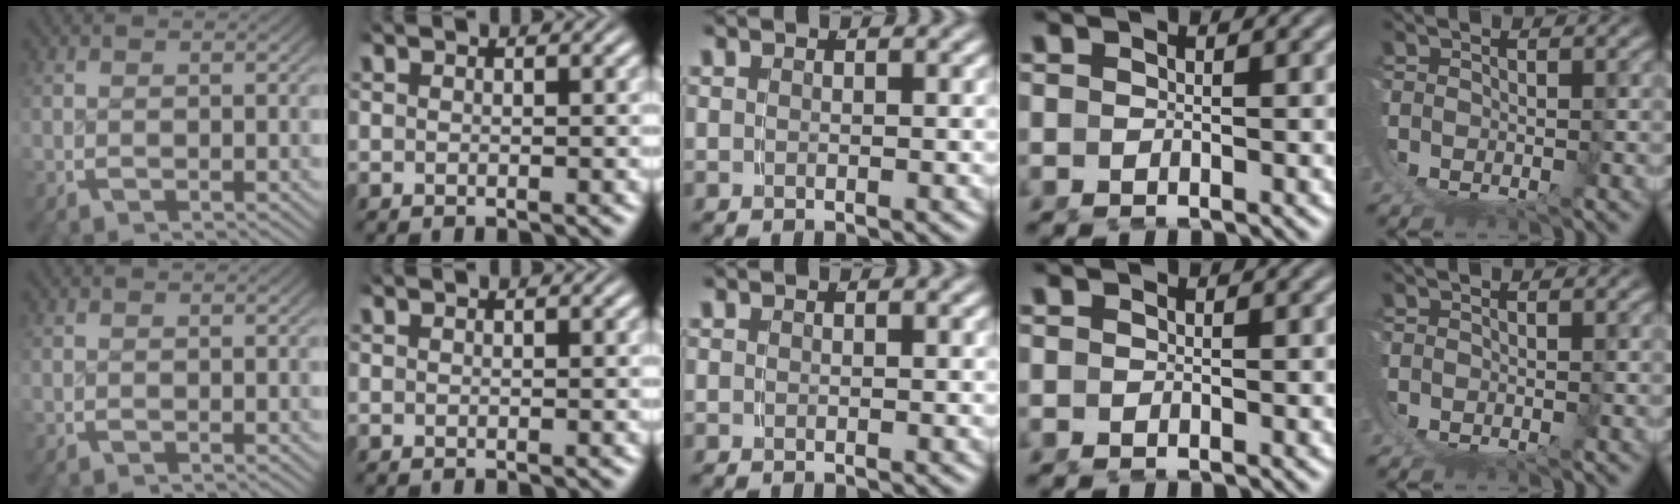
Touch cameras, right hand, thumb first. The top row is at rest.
{}